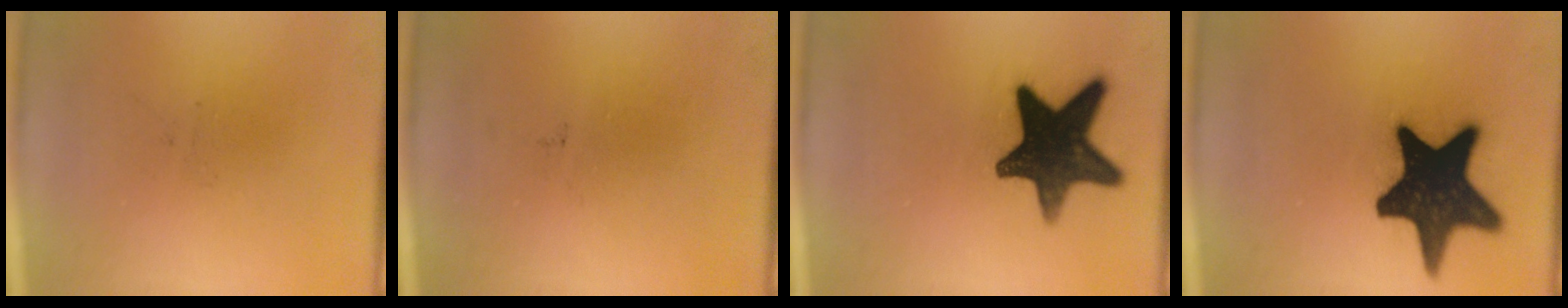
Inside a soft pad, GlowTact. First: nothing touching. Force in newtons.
{"total": 0.0}
{"total": 15.0}
{"total": 19.1}